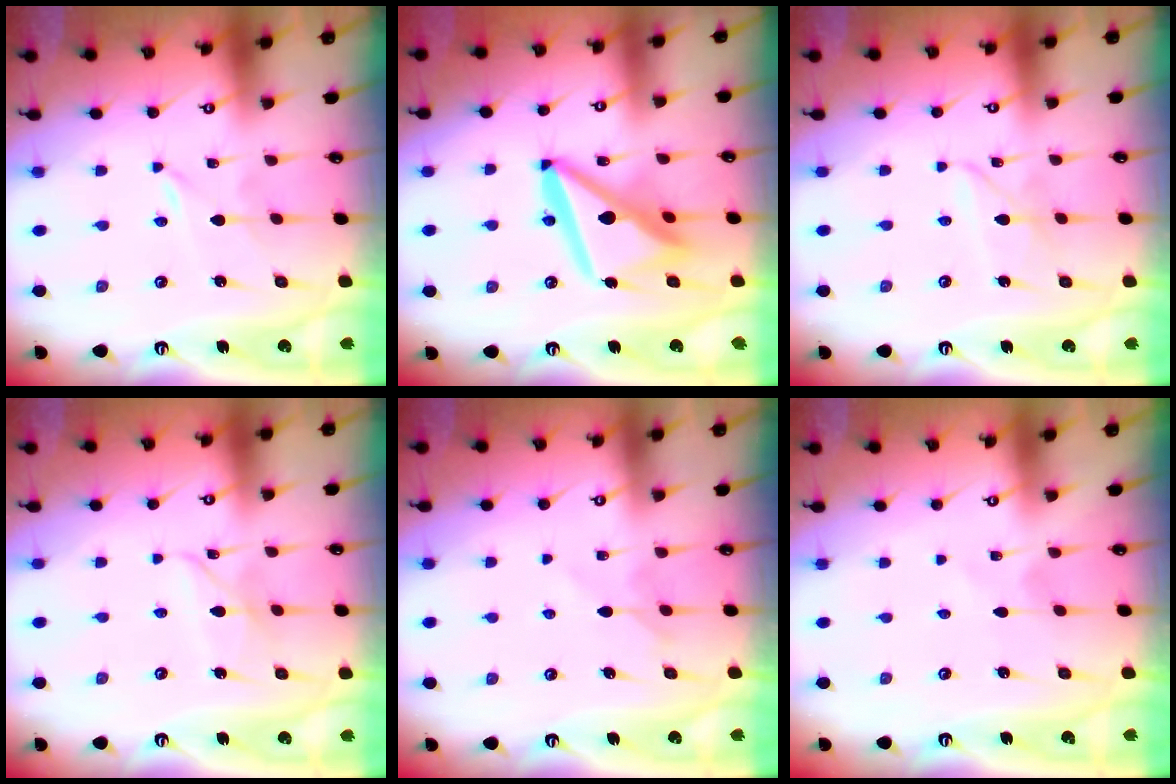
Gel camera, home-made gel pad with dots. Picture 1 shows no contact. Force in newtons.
{"total": 15.8, "press": 15.6, "slide": 1.8}
{"total": 4.6, "press": 4.6, "slide": 0.4}
{"total": 5.2, "press": 5.2, "slide": 0.4}
{"total": 5.5, "press": 5.5, "slide": 0.7}
{"total": 0.7, "press": 0.7, "slide": 0.1}